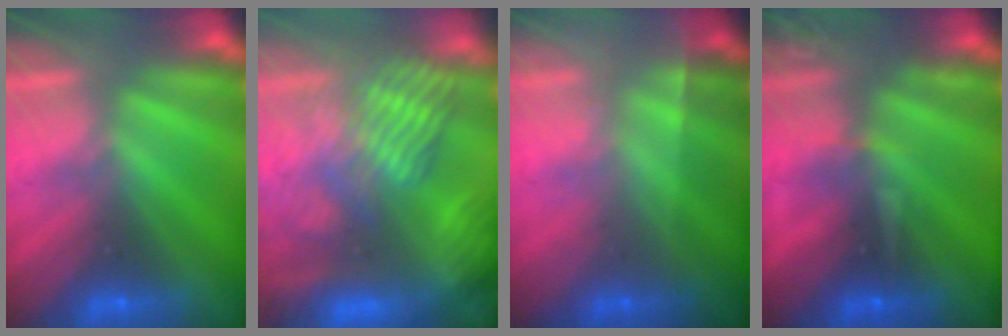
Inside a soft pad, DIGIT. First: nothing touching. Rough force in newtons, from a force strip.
{"total": 9.5}
{"total": 1.8}
{"total": 3.2}